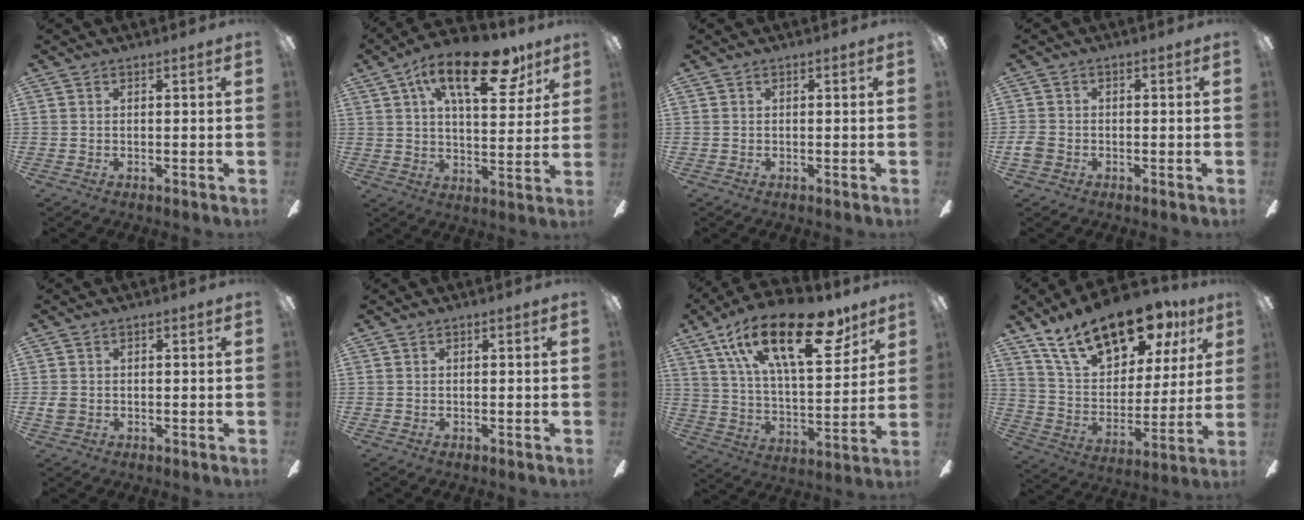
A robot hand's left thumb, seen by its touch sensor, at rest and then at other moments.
{"total": 20.6, "force": [10.6, 9.0, 15.2], "torque": [-0.223, -0.033, 0.166]}
{"total": 0.0}
{"total": 3.0, "force": [-1.0, 2.3, 1.6], "torque": [-0.031, 0.007, -0.020]}
{"total": 2.0, "force": [-0.1, 1.7, 1.1], "torque": [-0.018, 0.006, -0.003]}
{"total": 0.0}
{"total": 27.2, "force": [15.0, 12.0, 19.3], "torque": [-0.307, -0.076, 0.251]}
{"total": 22.9, "force": [15.4, 10.8, 13.2], "torque": [-0.227, -0.080, 0.271]}